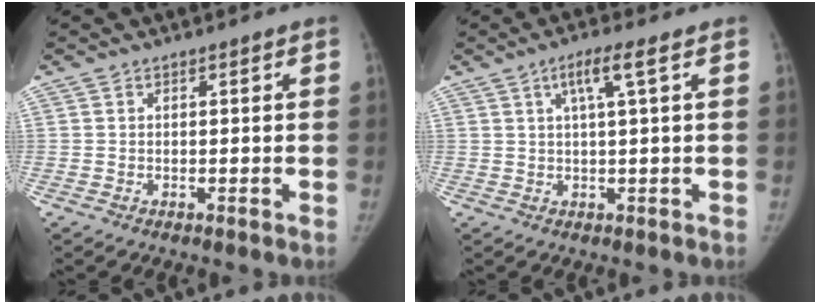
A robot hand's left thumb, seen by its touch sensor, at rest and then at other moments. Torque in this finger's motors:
{"motor_torque": [0.06, 0.02, 0.94, -0.44, 0.23]}